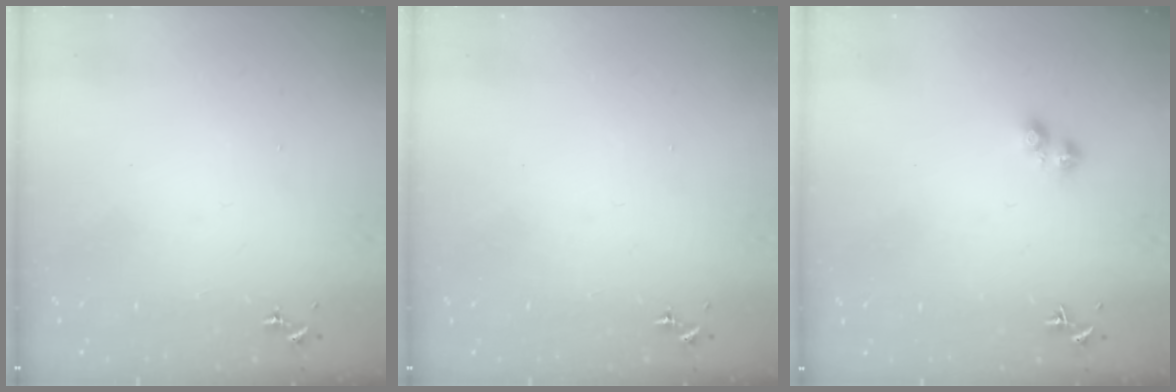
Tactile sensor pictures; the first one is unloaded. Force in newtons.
{"total": 0.0}
{"total": 2.5, "press": 2.4, "slide": 0.6}